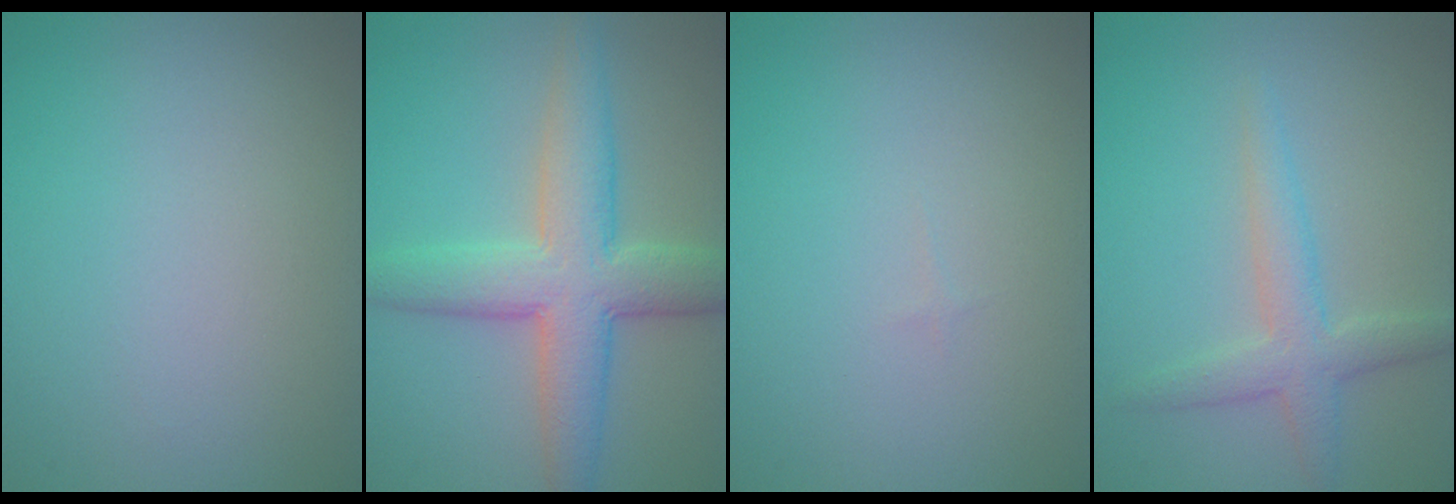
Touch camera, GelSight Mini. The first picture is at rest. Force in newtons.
{"total": 6.8, "press": 6.8, "slide": 0.1}
{"total": 0.0}
{"total": 3.0, "press": 3.0, "slide": 0.1}